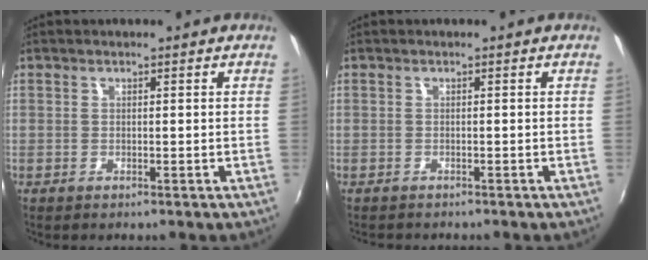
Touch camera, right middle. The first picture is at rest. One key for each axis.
{"total": 1.2, "fx": -1.2, "fy": 0.3, "fz": 0.1, "tx": -0.007, "ty": -0.006, "tz": -0.017}